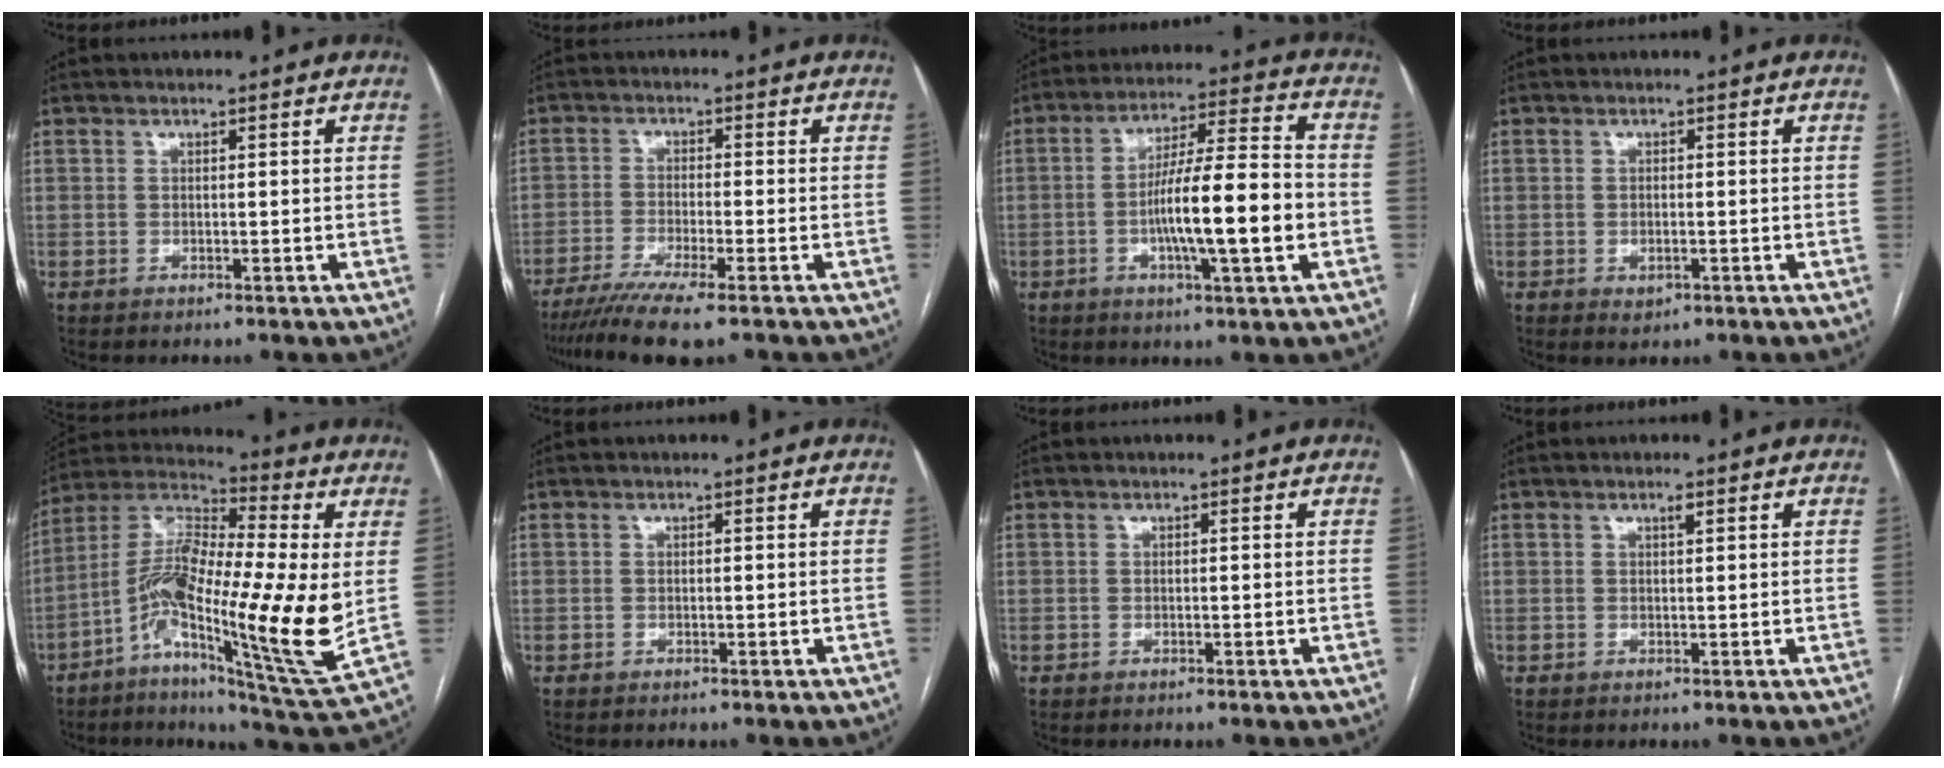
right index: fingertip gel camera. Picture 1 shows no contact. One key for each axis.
{"total": 8.3, "fx": -6.2, "fy": -0.2, "fz": 5.5, "tx": -0.088, "ty": -0.019, "tz": -0.103}
{"total": 13.5, "fx": -2.6, "fy": 1.0, "fz": 13.2, "tx": -0.220, "ty": 0.008, "tz": -0.043}
{"total": 1.5, "fx": -0.6, "fy": 0.9, "fz": 1.0, "tx": -0.015, "ty": -0.001, "tz": -0.001}
{"total": 20.8, "fx": -2.1, "fy": 3.0, "fz": 20.5, "tx": -0.391, "ty": 0.000, "tz": -0.045}
{"total": 0.0}
{"total": 0.0}
{"total": 0.8, "fx": 0.5, "fy": 0.1, "fz": 0.6, "tx": -0.011, "ty": 0.000, "tz": 0.007}